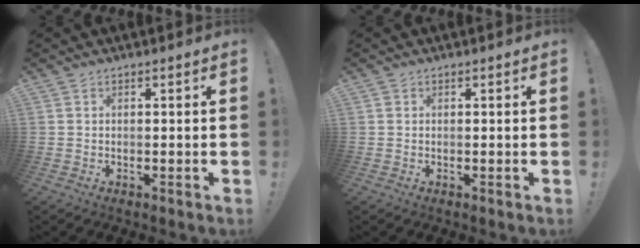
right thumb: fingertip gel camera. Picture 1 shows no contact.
{"total": 0.5, "force": [0.2, 0.5, 0.0], "torque": [-0.002, 0.002, 0.004]}